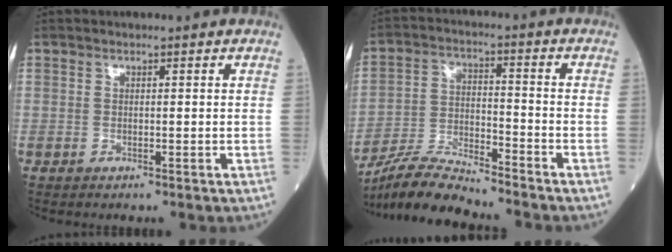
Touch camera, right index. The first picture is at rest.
{"total": 9.0, "force": [-8.7, -0.3, 2.2], "torque": [-0.045, -0.008, -0.163]}